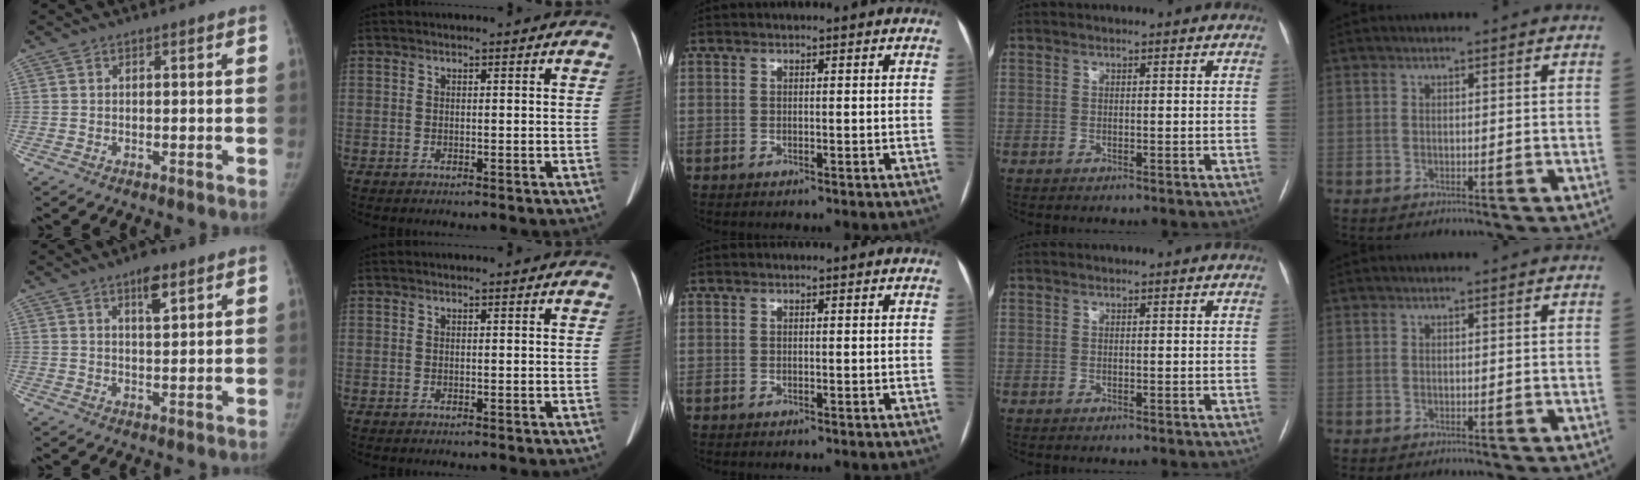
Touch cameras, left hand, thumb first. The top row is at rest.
{"thumb": {"total": 4.8, "force": [2.9, 1.7, 3.4], "torque": [-0.045, -0.015, 0.046]}, "index": {"total": 0.6, "force": [0.5, 0.0, 0.1], "torque": [-0.001, 0.002, 0.006]}}